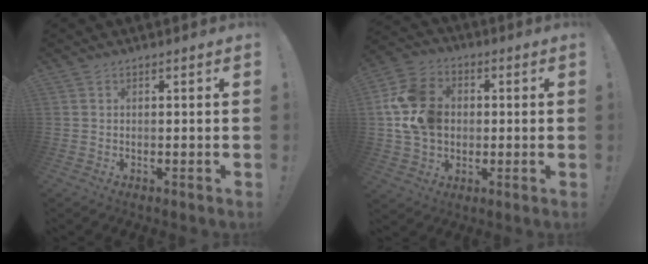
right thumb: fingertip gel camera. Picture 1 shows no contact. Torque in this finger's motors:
{"motor_torque": [0.46, 0.47, 0.15, 0.31, 0.16]}